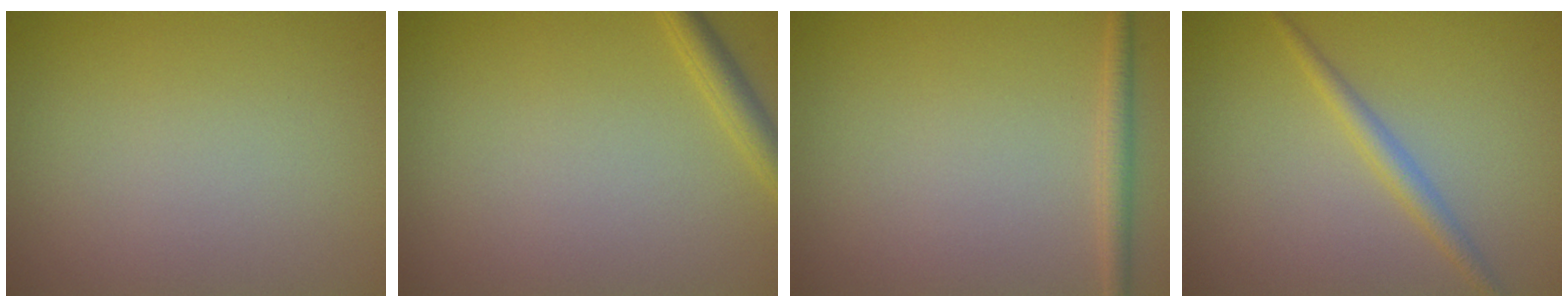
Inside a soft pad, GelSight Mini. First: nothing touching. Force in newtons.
{"total": 1.8, "press": 1.8, "slide": 0.1}
{"total": 1.6, "press": 1.6, "slide": 0.1}
{"total": 1.8, "press": 1.8, "slide": 0.1}